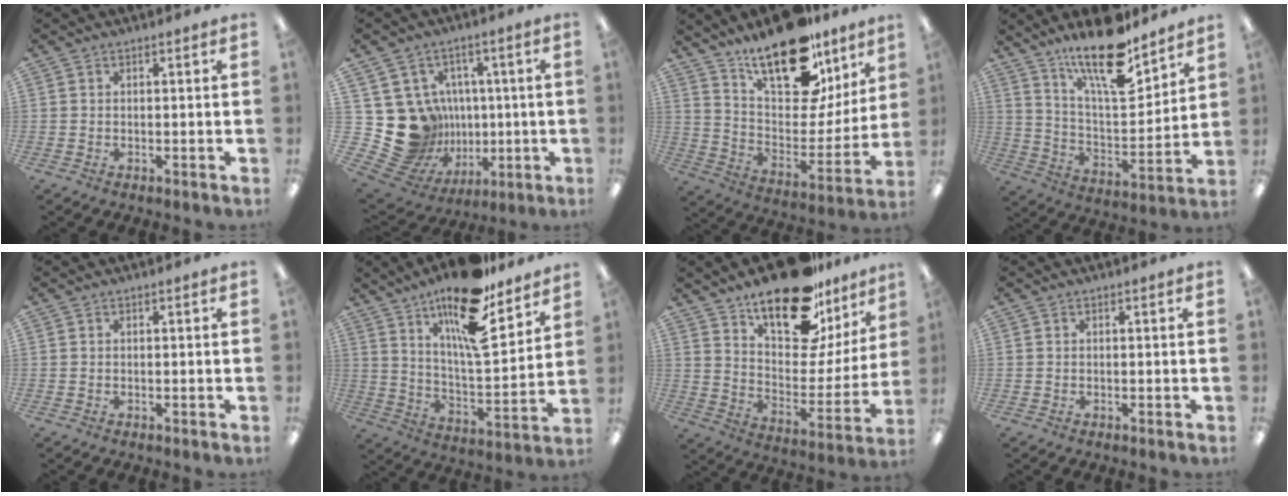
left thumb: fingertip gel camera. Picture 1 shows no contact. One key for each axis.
{"total": 17.7, "fx": -0.7, "fy": 16.7, "fz": 5.7, "tx": -0.130, "ty": -0.017, "tz": 0.031}
{"total": 24.5, "fx": 16.6, "fy": 11.0, "fz": 14.4, "tx": -0.214, "ty": -0.106, "tz": 0.287}
{"total": 18.8, "fx": 14.0, "fy": 5.7, "fz": 11.2, "tx": -0.194, "ty": -0.087, "tz": 0.235}
{"total": 0.0}
{"total": 19.6, "fx": 13.6, "fy": 5.7, "fz": 12.9, "tx": -0.214, "ty": -0.086, "tz": 0.225}
{"total": 23.1, "fx": 16.4, "fy": 9.5, "fz": 13.2, "tx": -0.199, "ty": -0.110, "tz": 0.283}
{"total": 0.0}